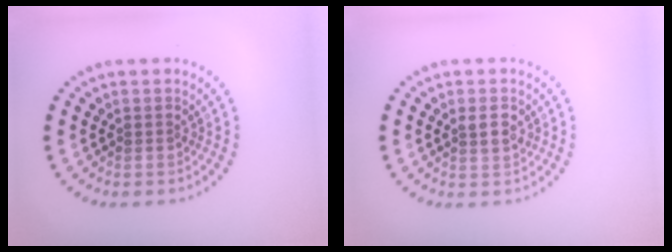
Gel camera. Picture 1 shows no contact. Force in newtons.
{"total": 1.6, "press": 1.6, "slide": 0.3}